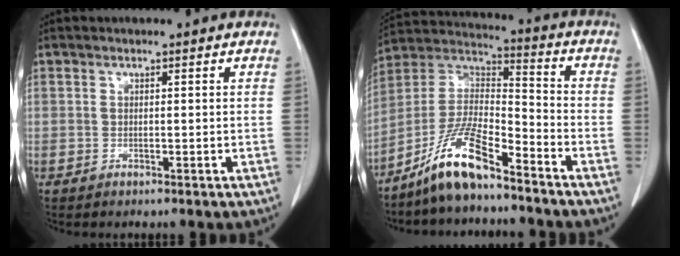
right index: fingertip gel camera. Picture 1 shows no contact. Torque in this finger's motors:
{"motor_torque": [1.08, -1.06, 0.48, 0.19]}